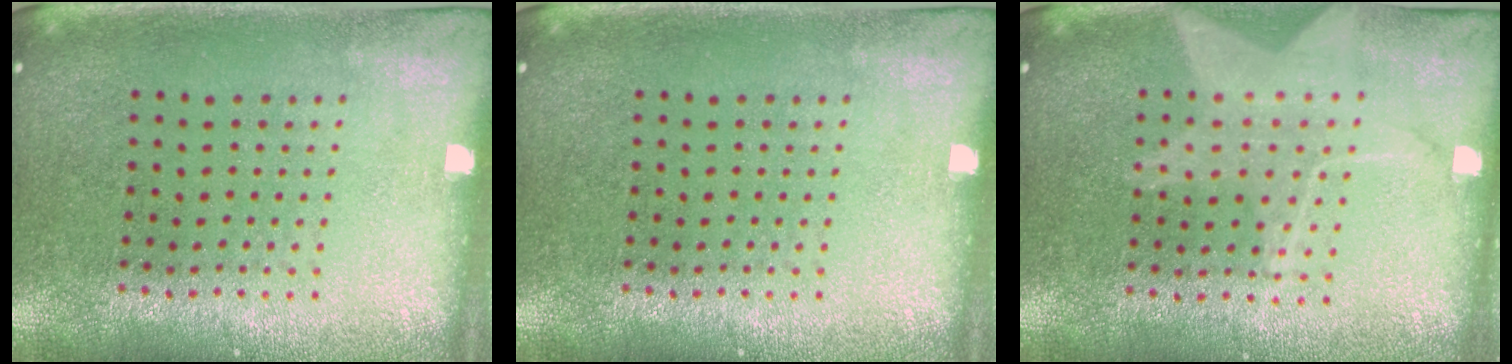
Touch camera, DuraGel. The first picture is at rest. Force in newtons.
{"total": 0.0}
{"total": 1.5, "press": 1.5, "slide": 0.2}